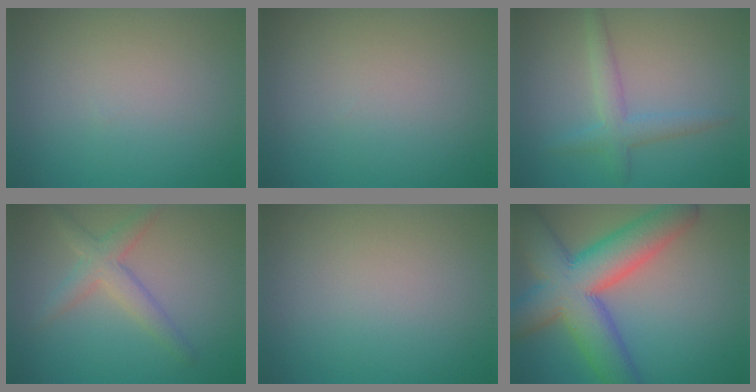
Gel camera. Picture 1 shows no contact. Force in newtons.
{"total": 0.0}
{"total": 2.7, "press": 2.7, "slide": 0.2}
{"total": 3.0, "press": 3.0, "slide": 0.1}
{"total": 0.0}
{"total": 11.3, "press": 11.3, "slide": 0.2}